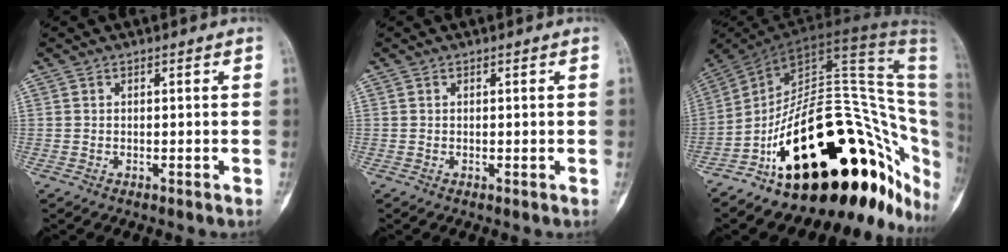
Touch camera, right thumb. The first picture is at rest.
{"total": 0.0}
{"total": 36.0, "force": [-9.9, 16.2, 30.6], "torque": [-0.329, 0.115, -0.140]}